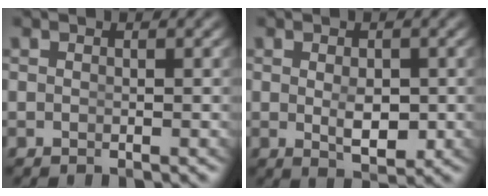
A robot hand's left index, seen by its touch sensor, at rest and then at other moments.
{"total": 2.9, "force": [-0.3, 1.2, 2.6], "torque": [-0.043, -0.023, 0.008]}